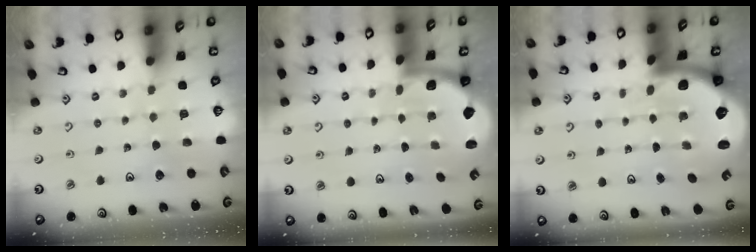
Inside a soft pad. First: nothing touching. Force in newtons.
{"total": 2.0, "press": 2.0, "slide": 0.5}
{"total": 4.6, "press": 4.5, "slide": 1.1}